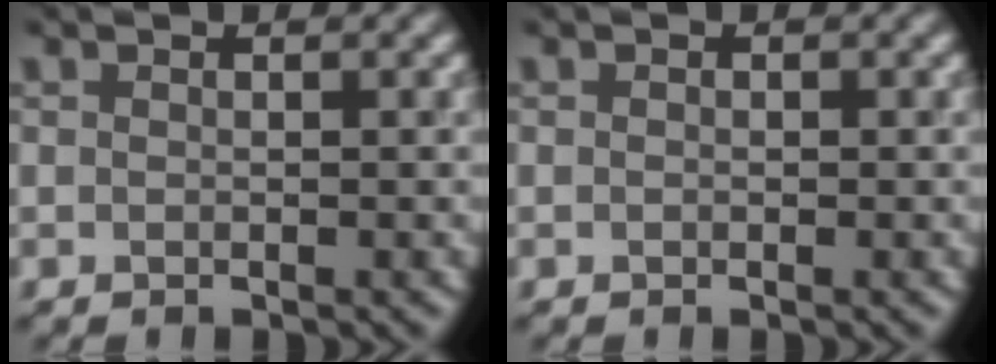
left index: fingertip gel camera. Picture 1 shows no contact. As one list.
[{"total": 0.0}]